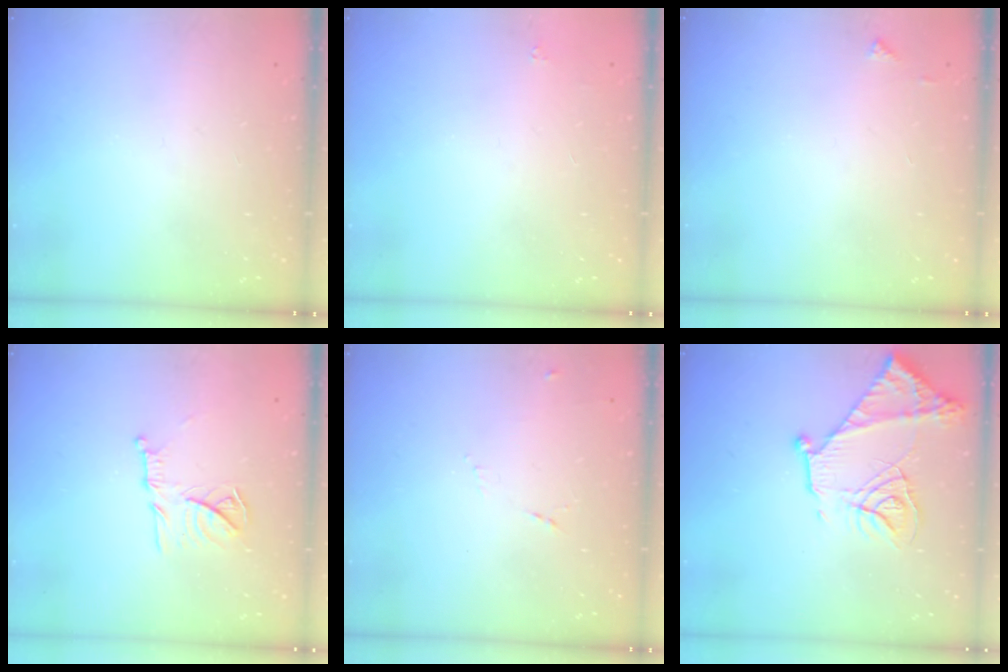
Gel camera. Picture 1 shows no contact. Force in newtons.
{"total": 1.6, "press": 1.5, "slide": 0.2}
{"total": 3.6, "press": 3.6, "slide": 0.5}
{"total": 12.5, "press": 12.5, "slide": 0.8}
{"total": 4.4, "press": 4.3, "slide": 1.0}
{"total": 18.2, "press": 18.2, "slide": 1.1}